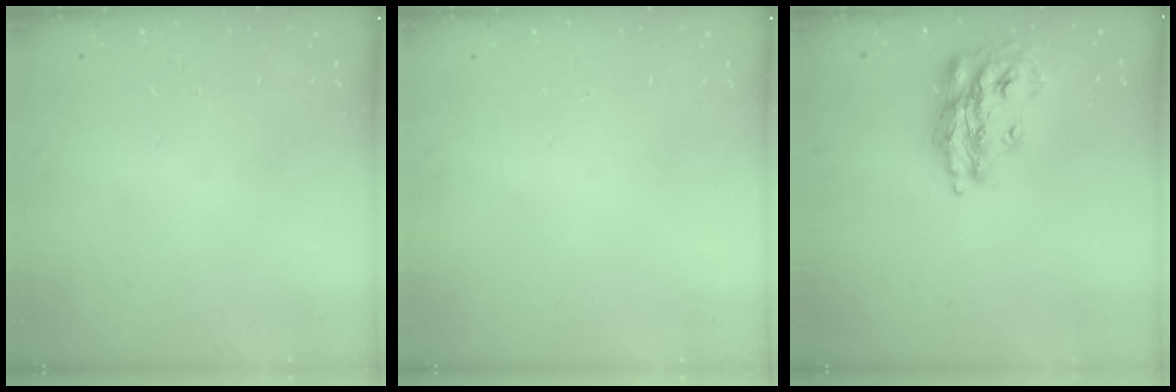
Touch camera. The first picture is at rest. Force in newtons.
{"total": 0.0}
{"total": 16.1, "press": 16.0, "slide": 1.6}